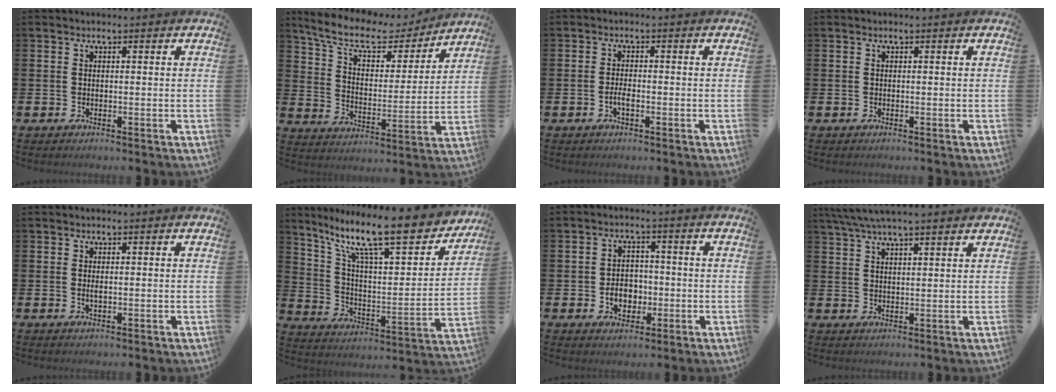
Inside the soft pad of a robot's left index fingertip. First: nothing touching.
{"total": 9.2, "force": [7.7, 3.3, 3.7], "torque": [-0.102, -0.048, 0.130]}
{"total": 1.8, "force": [-0.7, 0.6, 1.5], "torque": [-0.023, -0.001, -0.015]}
{"total": 0.0}
{"total": 0.8, "force": [0.1, 0.3, 0.7], "torque": [-0.009, -0.001, 0.000]}
{"total": 14.9, "force": [11.7, 3.6, 8.5], "torque": [-0.177, -0.078, 0.195]}
{"total": 4.2, "force": [-1.0, 3.3, 2.4], "torque": [-0.029, -0.003, -0.027]}
{"total": 5.1, "force": [4.6, 0.4, 2.3], "torque": [-0.059, -0.007, 0.085]}